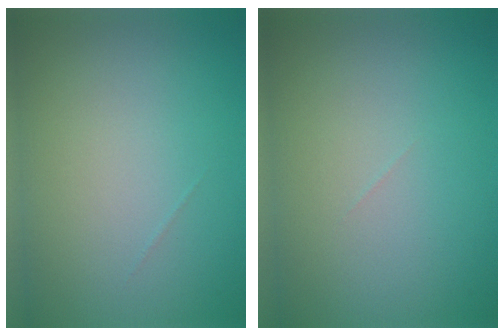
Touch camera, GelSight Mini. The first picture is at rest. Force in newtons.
{"total": 0.0}